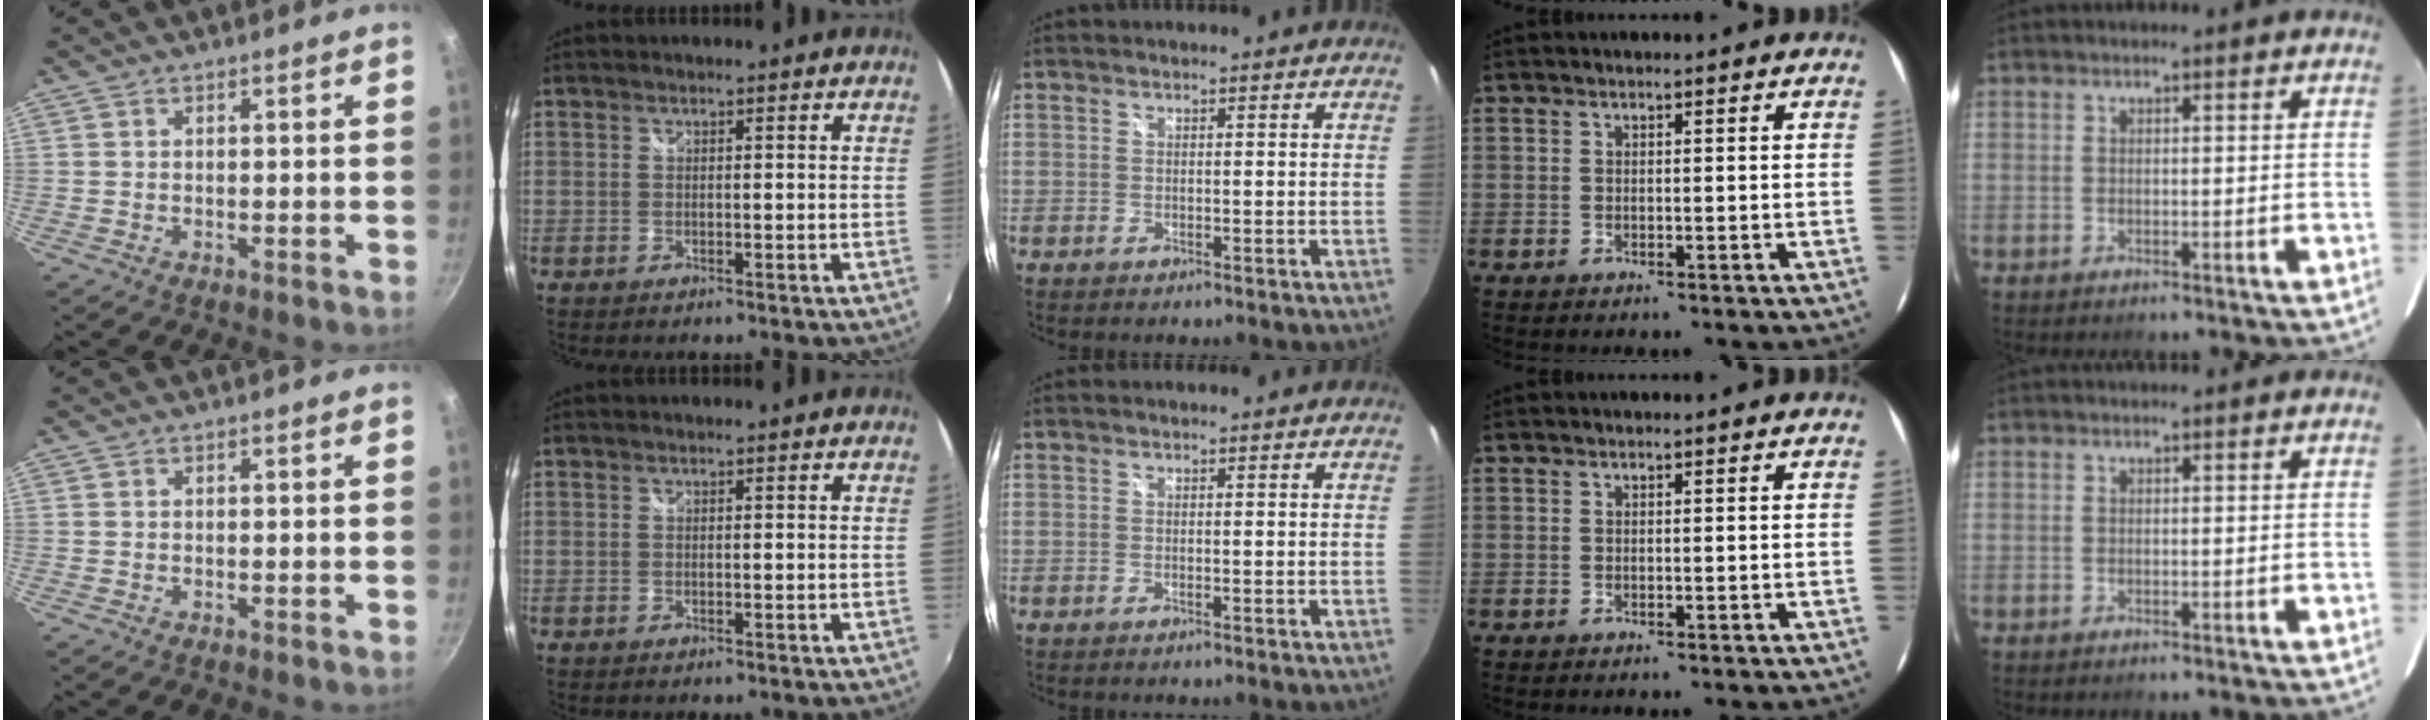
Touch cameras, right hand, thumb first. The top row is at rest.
{}